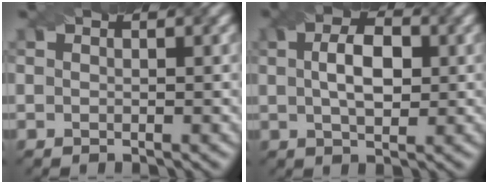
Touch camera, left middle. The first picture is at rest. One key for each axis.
{"total": 3.6, "fx": -0.1, "fy": 2.1, "fz": 2.9, "tx": -0.048, "ty": 0.007, "tz": 0.012}